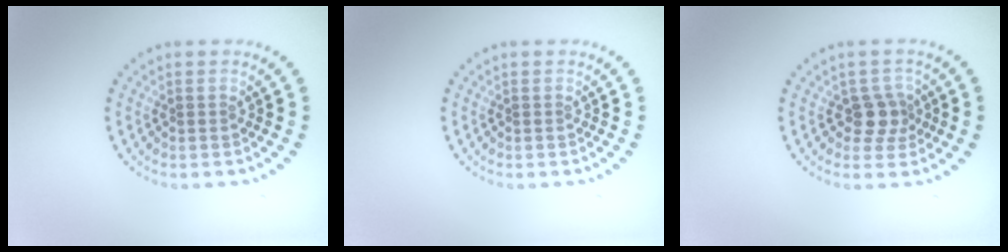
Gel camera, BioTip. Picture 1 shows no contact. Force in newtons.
{"total": 0.0}
{"total": 2.5, "press": 2.0, "slide": 1.5}